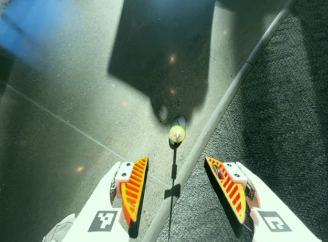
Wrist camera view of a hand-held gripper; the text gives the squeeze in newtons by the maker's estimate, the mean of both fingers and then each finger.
{"total": 0.0}